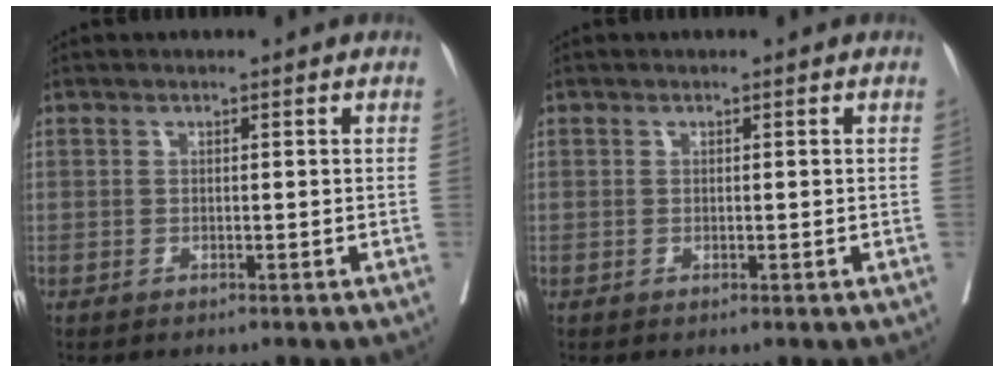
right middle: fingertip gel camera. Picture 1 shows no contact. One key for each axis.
{"total": 0.0}